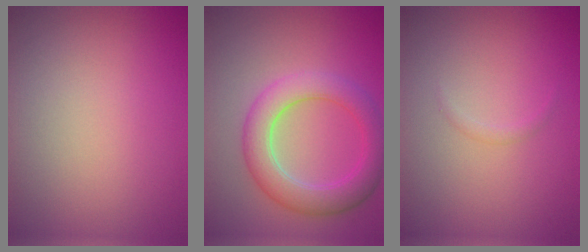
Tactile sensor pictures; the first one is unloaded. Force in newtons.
{"total": 5.1, "press": 5.1, "slide": 0.3}
{"total": 0.5, "press": 0.5, "slide": 0.0}